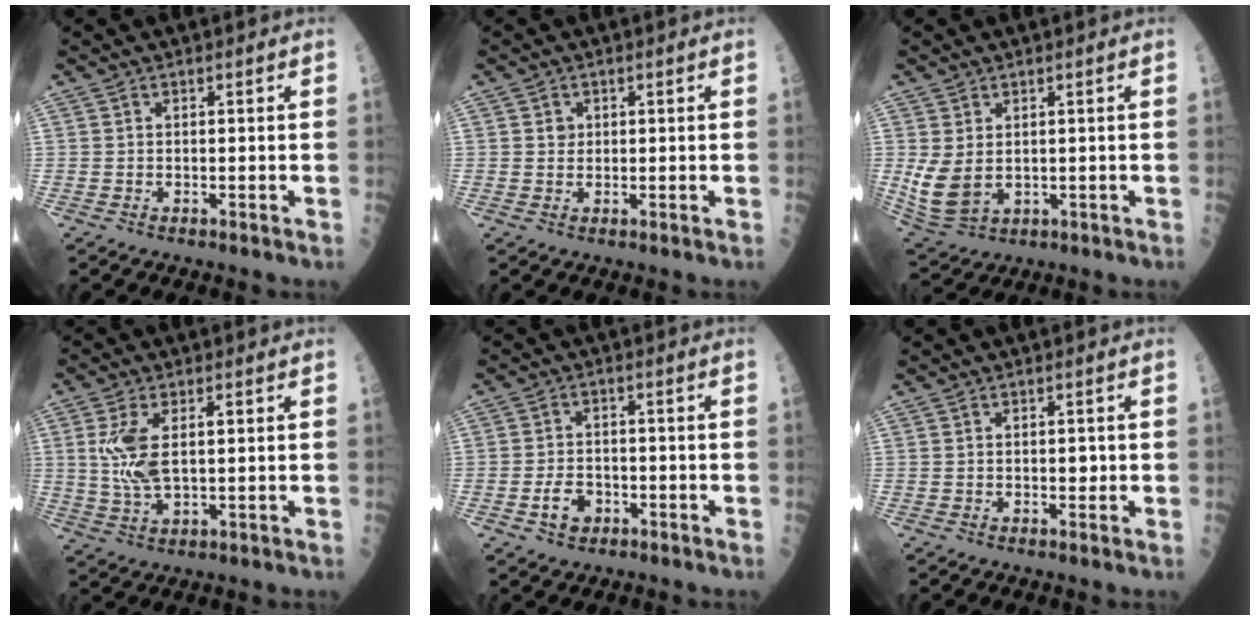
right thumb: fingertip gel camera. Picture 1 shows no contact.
{"total": 1.7, "force": [0.5, 1.5, 0.6], "torque": [0.001, -0.001, 0.009]}
{"total": 7.5, "force": [0.5, 5.1, 5.5], "torque": [-0.110, -0.009, 0.029]}
{"total": 8.5, "force": [1.5, 3.9, 7.4], "torque": [-0.157, -0.002, 0.036]}
{"total": 4.3, "force": [-1.8, 3.1, 2.3], "torque": [-0.025, 0.013, -0.030]}
{"total": 1.2, "force": [0.0, 0.8, 0.9], "torque": [-0.004, 0.001, -0.002]}